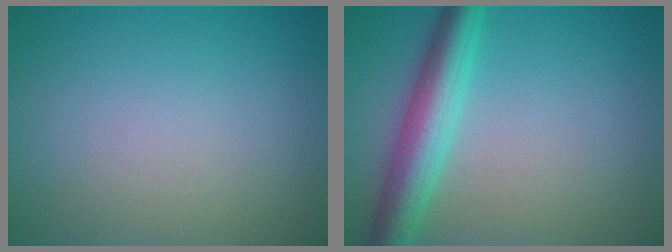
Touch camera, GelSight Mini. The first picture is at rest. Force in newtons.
{"total": 5.5, "press": 5.5, "slide": 0.1}